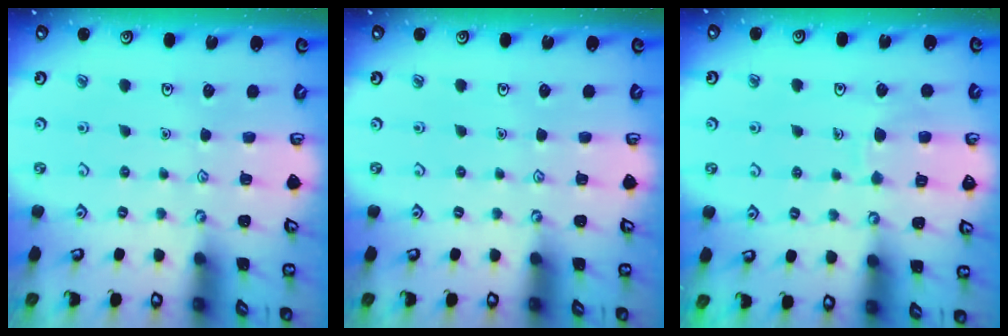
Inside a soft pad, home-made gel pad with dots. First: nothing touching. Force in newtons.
{"total": 0.0}
{"total": 7.1, "press": 7.1, "slide": 0.7}